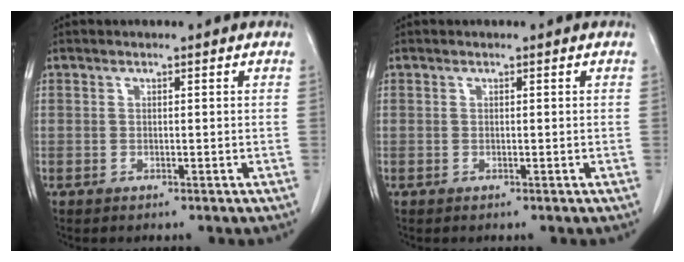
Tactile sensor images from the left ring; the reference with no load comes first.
{"total": 0.0}